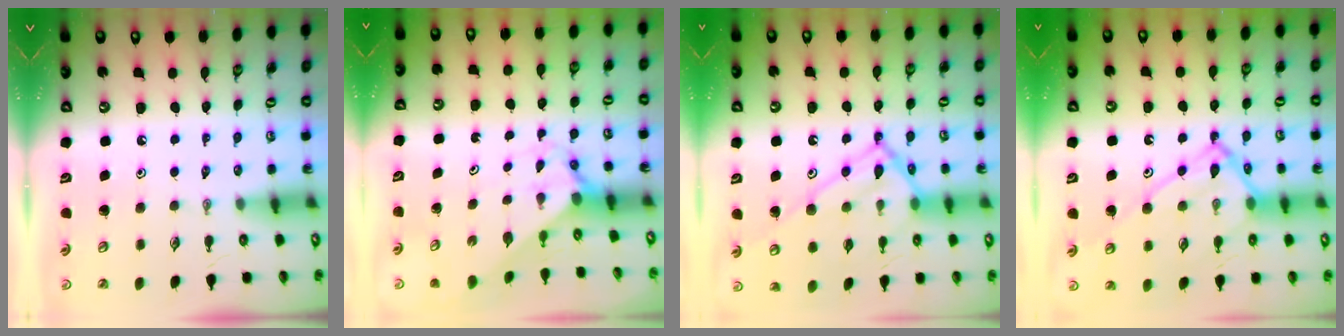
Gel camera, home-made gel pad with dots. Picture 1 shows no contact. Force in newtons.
{"total": 2.0, "press": 2.0, "slide": 0.2}
{"total": 16.1, "press": 16.1, "slide": 0.8}
{"total": 15.3, "press": 15.2, "slide": 1.5}